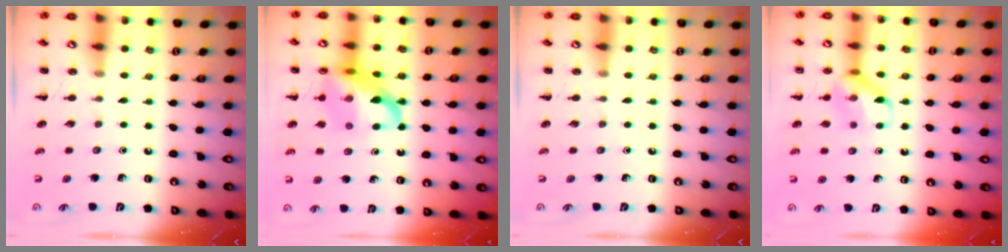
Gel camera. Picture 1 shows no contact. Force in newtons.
{"total": 17.0, "press": 16.7, "slide": 3.3}
{"total": 0.0}
{"total": 11.9, "press": 11.8, "slide": 1.5}